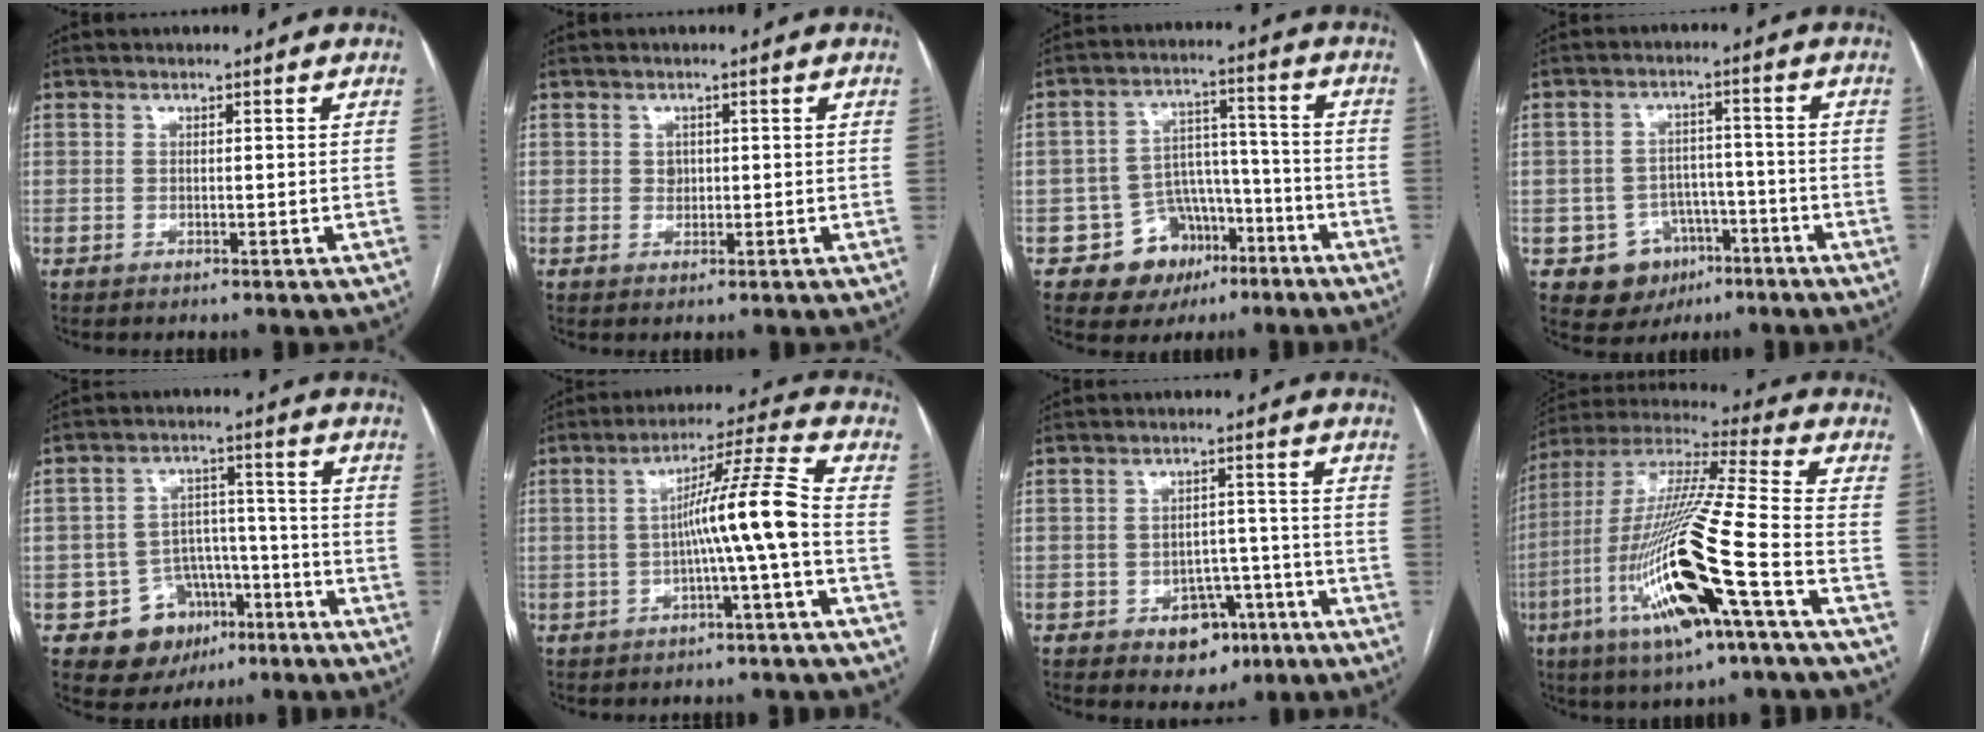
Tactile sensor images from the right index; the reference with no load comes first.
{"total": 1.4, "force": [0.2, 1.3, 0.7], "torque": [-0.009, 0.000, 0.005]}
{"total": 9.4, "force": [-4.9, 7.6, 2.6], "torque": [-0.023, 0.035, -0.067]}
{"total": 7.9, "force": [-3.6, 6.9, 1.5], "torque": [-0.016, 0.016, -0.043]}
{"total": 10.0, "force": [-5.3, 8.0, 3.0], "torque": [-0.031, 0.038, -0.071]}
{"total": 9.0, "force": [-1.6, -1.5, 8.7], "torque": [-0.141, 0.021, -0.028]}
{"total": 6.7, "force": [-3.5, 4.6, 3.4], "torque": [-0.036, 0.018, -0.044]}
{"total": 21.8, "force": [-7.7, 1.2, 20.3], "torque": [-0.422, -0.024, -0.146]}